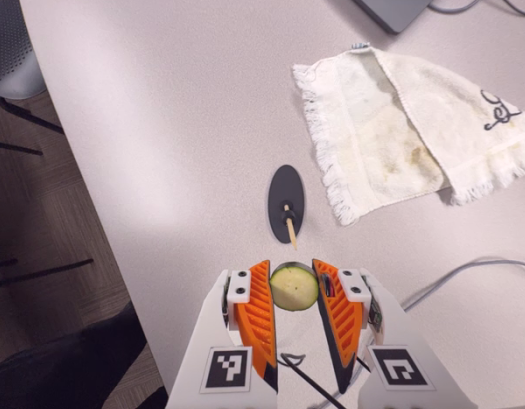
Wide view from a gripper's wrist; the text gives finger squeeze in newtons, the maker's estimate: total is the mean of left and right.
{"total": 12.3, "left": 12.7, "right": 12.0}